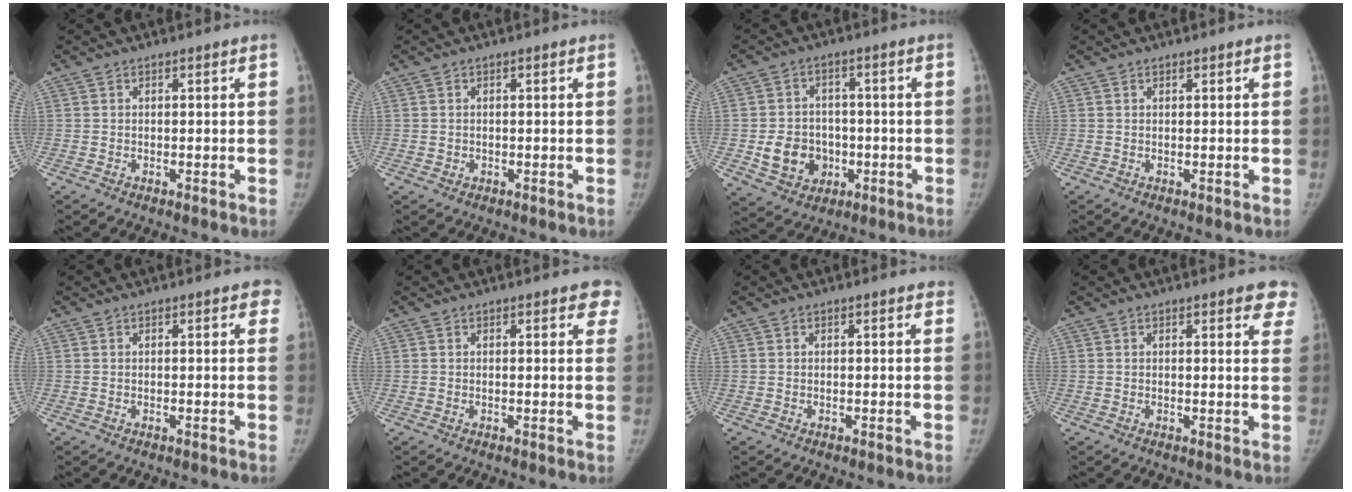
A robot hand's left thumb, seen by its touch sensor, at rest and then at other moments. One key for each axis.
{"total": 0.8, "fx": -0.1, "fy": 0.8, "fz": 0.1, "tx": 0.001, "ty": 0.001, "tz": -0.001}
{"total": 9.3, "fx": -2.0, "fy": 8.0, "fz": 4.3, "tx": -0.038, "ty": 0.009, "tz": -0.023}
{"total": 0.0}
{"total": 1.9, "fx": 1.1, "fy": 1.0, "fz": 1.2, "tx": 0.005, "ty": 0.000, "tz": 0.006}
{"total": 3.7, "fx": 2.7, "fy": 1.6, "fz": 1.9, "tx": 0.010, "ty": -0.007, "tz": 0.018}
{"total": 0.6, "fx": 0.4, "fy": 0.3, "fz": 0.2, "tx": 0.000, "ty": 0.000, "tz": 0.001}
{"total": 5.1, "fx": 3.8, "fy": 1.8, "fz": 2.9, "tx": -0.002, "ty": -0.013, "tz": 0.030}